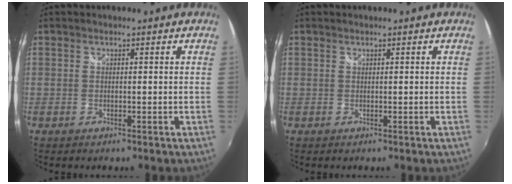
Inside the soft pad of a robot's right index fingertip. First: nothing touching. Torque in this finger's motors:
{"motor_torque": [0.28, 0.20, 0.10, 0.00]}